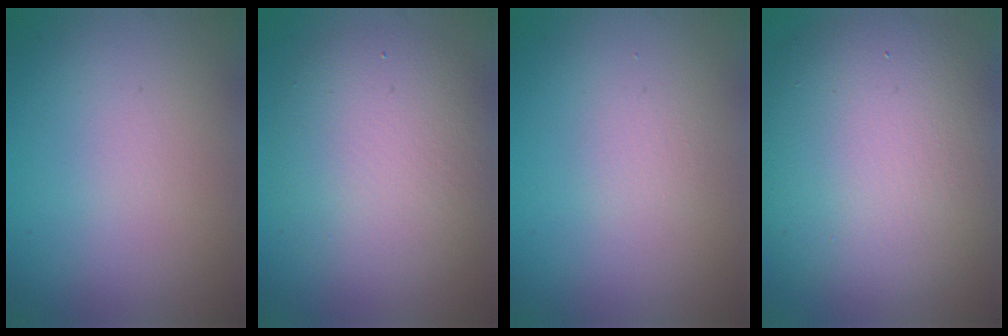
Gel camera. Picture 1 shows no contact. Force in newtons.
{"total": 6.5, "press": 6.4, "slide": 0.5}
{"total": 0.9, "press": 0.9, "slide": 0.0}
{"total": 11.7, "press": 11.7, "slide": 0.9}